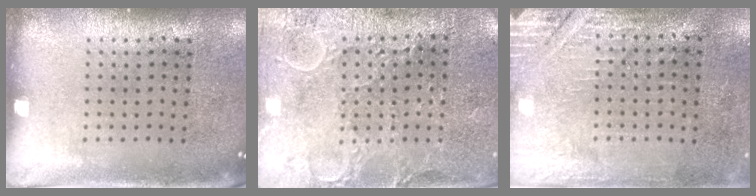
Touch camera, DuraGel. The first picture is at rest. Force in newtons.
{"total": 2.9, "press": 2.9, "slide": 0.4}
{"total": 2.9, "press": 2.7, "slide": 1.1}